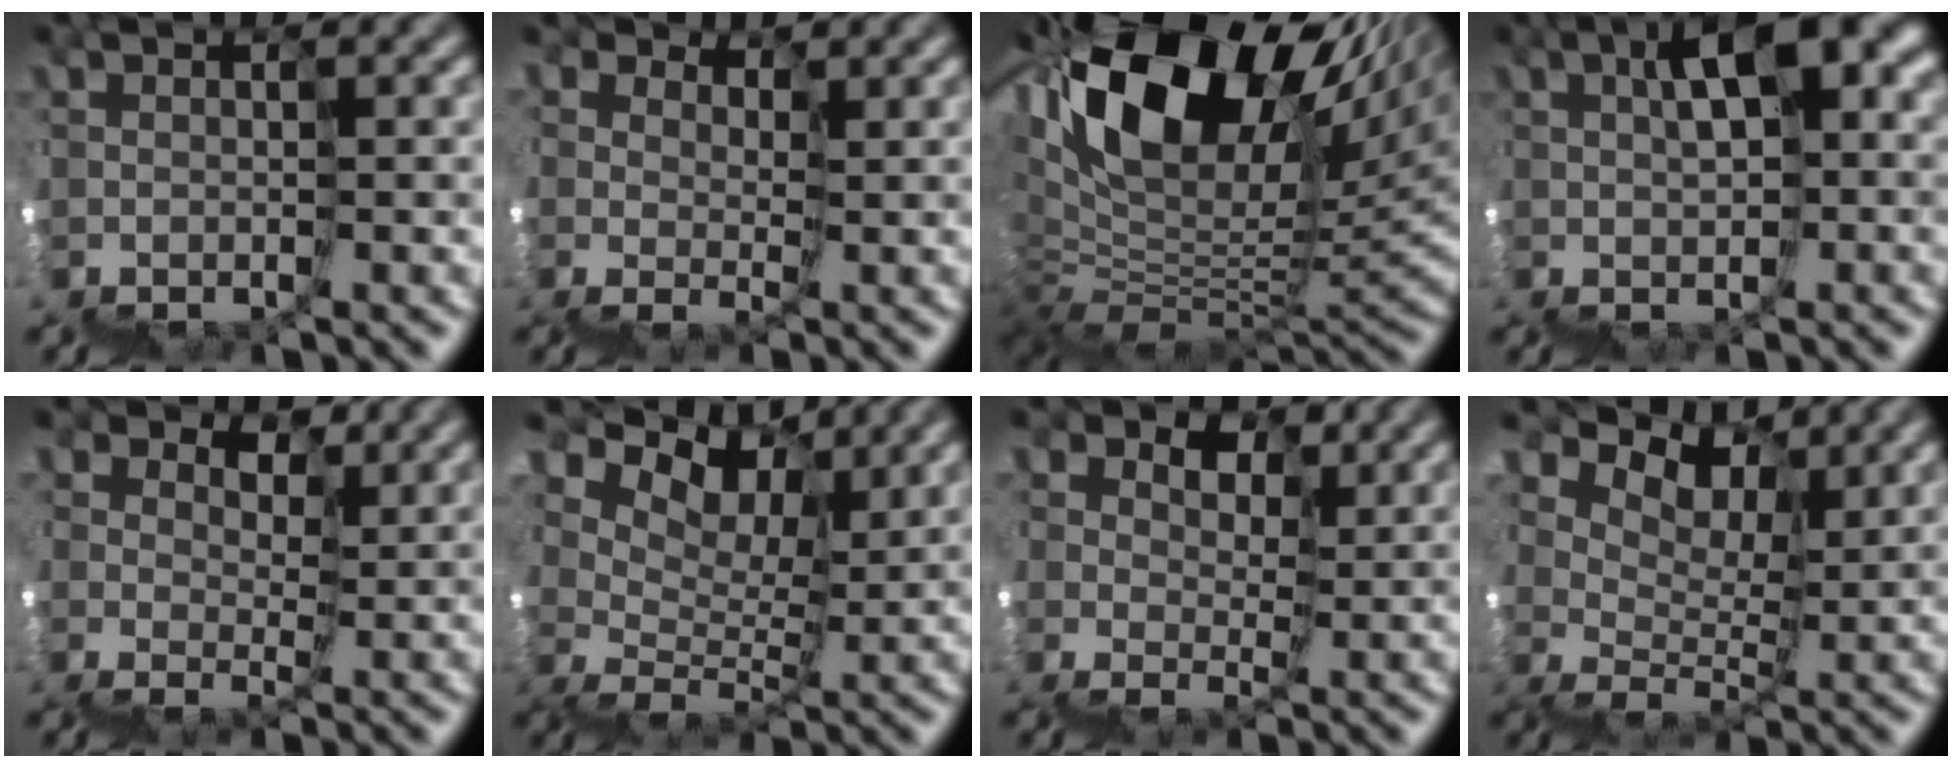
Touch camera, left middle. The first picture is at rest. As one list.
[{"total": 2.7, "force": [2.2, 1.5, 0.3], "torque": [0.004, 0.010, 0.049]}, {"total": 13.0, "force": [6.5, 7.1, 8.7], "torque": [-0.160, 0.023, 0.124]}, {"total": 7.6, "force": [3.1, 3.2, 6.1], "torque": [-0.102, 0.027, 0.049]}, {"total": 5.2, "force": [2.5, 4.1, 2.0], "torque": [-0.024, 0.009, 0.051]}, {"total": 6.3, "force": [6.0, 1.8, 0.0], "torque": [0.005, 0.024, 0.100]}, {"total": 6.0, "force": [3.0, 4.5, 2.4], "torque": [-0.025, 0.016, 0.060]}, {"total": 5.5, "force": [5.3, 0.7, -1.0], "torque": [0.024, 0.022, 0.087]}]